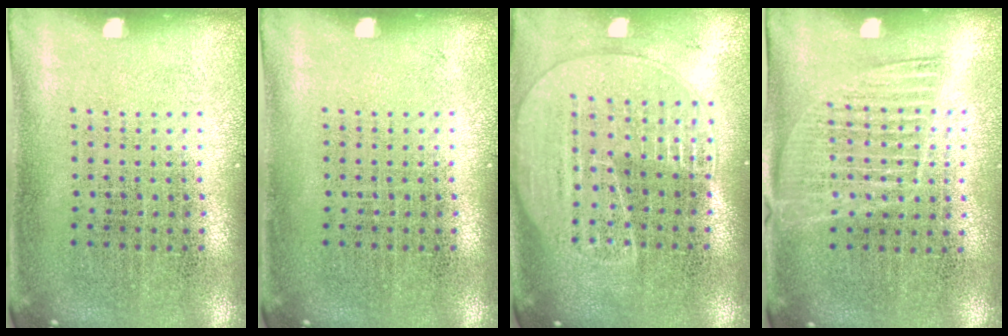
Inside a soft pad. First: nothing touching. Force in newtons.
{"total": 0.0}
{"total": 1.8, "press": 1.7, "slide": 0.7}
{"total": 1.3, "press": 1.1, "slide": 0.6}